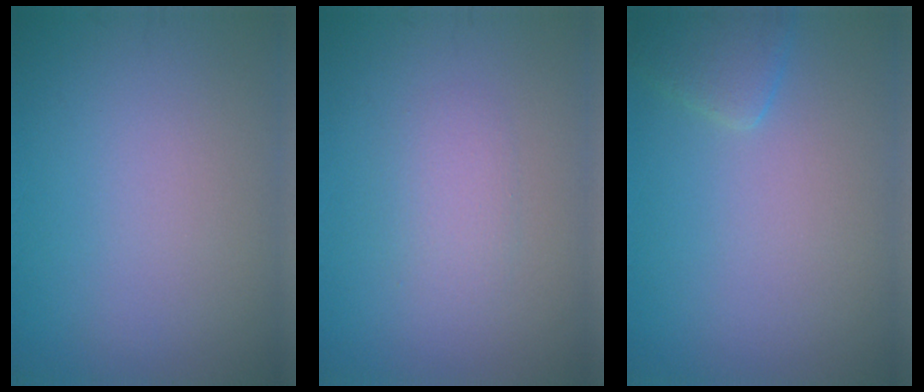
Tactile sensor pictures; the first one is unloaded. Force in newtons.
{"total": 1.8, "press": 1.8, "slide": 0.1}
{"total": 1.9, "press": 1.9, "slide": 0.1}